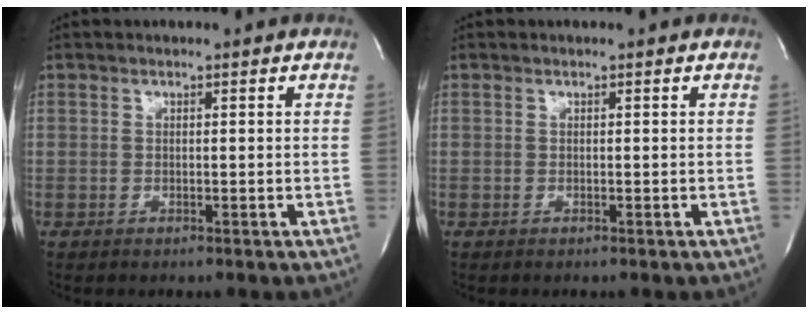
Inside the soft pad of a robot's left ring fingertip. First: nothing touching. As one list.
[{"total": 0.0}]